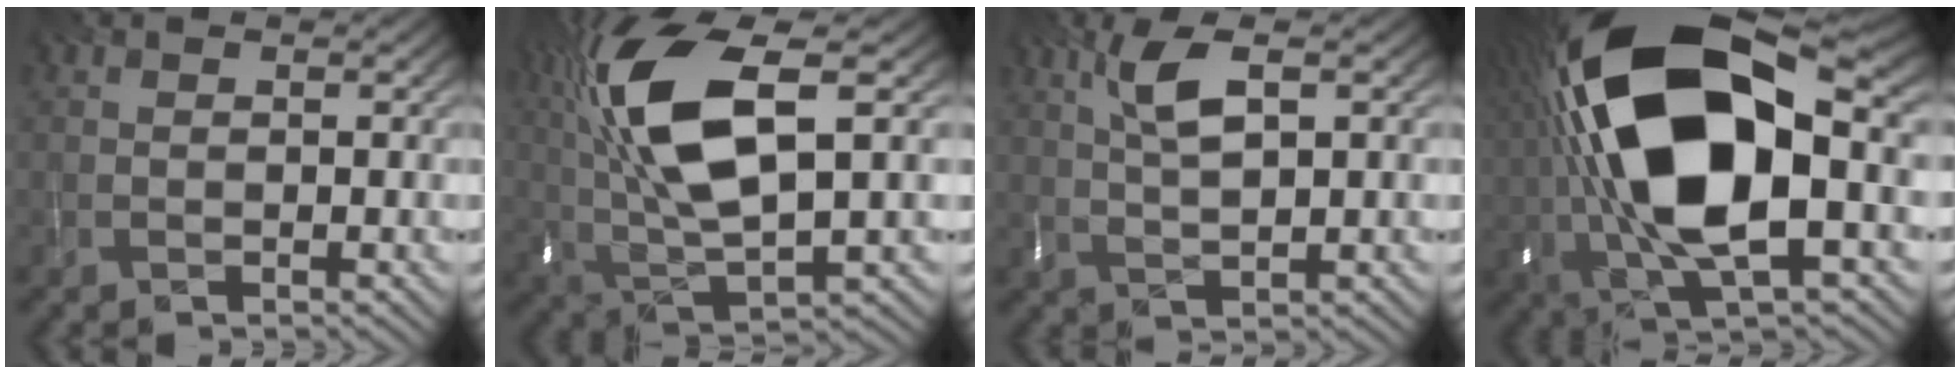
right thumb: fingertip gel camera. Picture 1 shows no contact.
{"total": 14.3, "force": [3.6, 5.1, 12.9], "torque": [-0.286, 0.018, 0.071]}
{"total": 4.9, "force": [1.9, 1.0, 4.4], "torque": [-0.103, 0.004, 0.041]}
{"total": 19.5, "force": [1.0, 9.0, 17.3], "torque": [-0.365, -0.010, 0.020]}